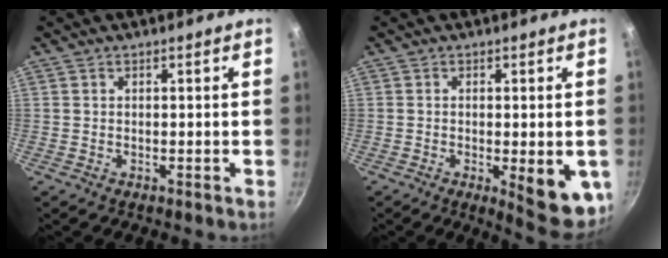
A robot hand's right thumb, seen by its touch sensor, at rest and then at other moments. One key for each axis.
{"total": 10.7, "fx": -2.4, "fy": 3.2, "fz": 9.9, "tx": -0.104, "ty": -0.004, "tz": -0.022}